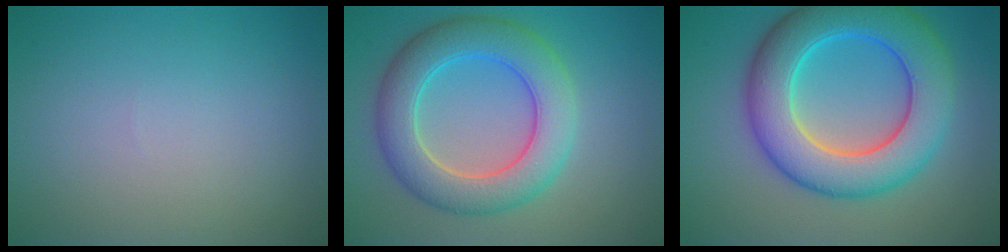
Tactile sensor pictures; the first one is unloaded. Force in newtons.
{"total": 7.3, "press": 7.3, "slide": 0.2}
{"total": 9.9, "press": 9.9, "slide": 0.3}